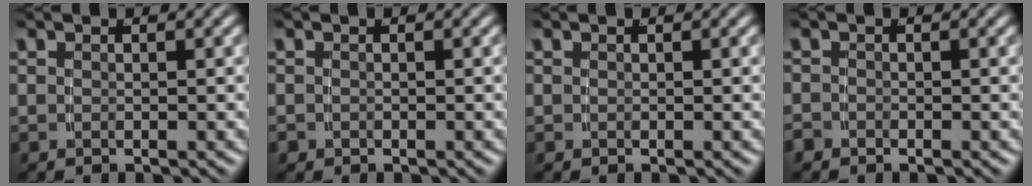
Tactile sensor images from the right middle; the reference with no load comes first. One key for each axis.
{"total": 0.8, "fx": -0.6, "fy": 0.5, "fz": 0.0, "tx": -0.005, "ty": -0.009, "tz": -0.006}
{"total": 0.0}
{"total": 1.0, "fx": -1.0, "fy": 0.3, "fz": -0.1, "tx": 0.003, "ty": -0.008, "tz": -0.015}